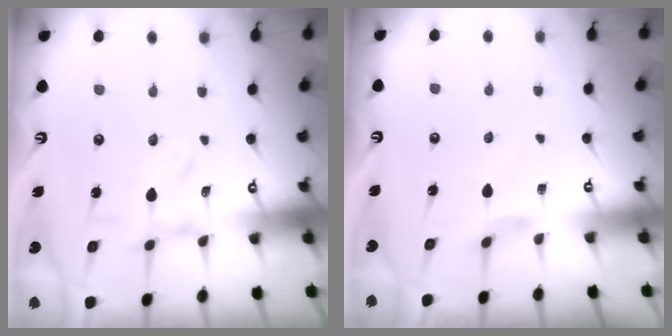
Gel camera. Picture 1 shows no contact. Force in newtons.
{"total": 0.9, "press": 0.8, "slide": 0.3}